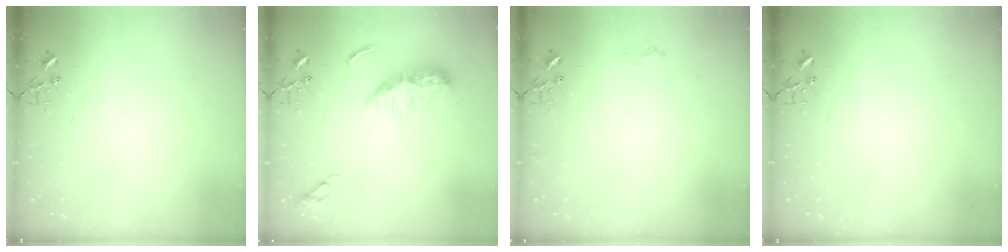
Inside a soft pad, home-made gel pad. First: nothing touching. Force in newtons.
{"total": 10.6, "press": 10.6, "slide": 0.5}
{"total": 7.2, "press": 7.1, "slide": 1.0}
{"total": 0.0}